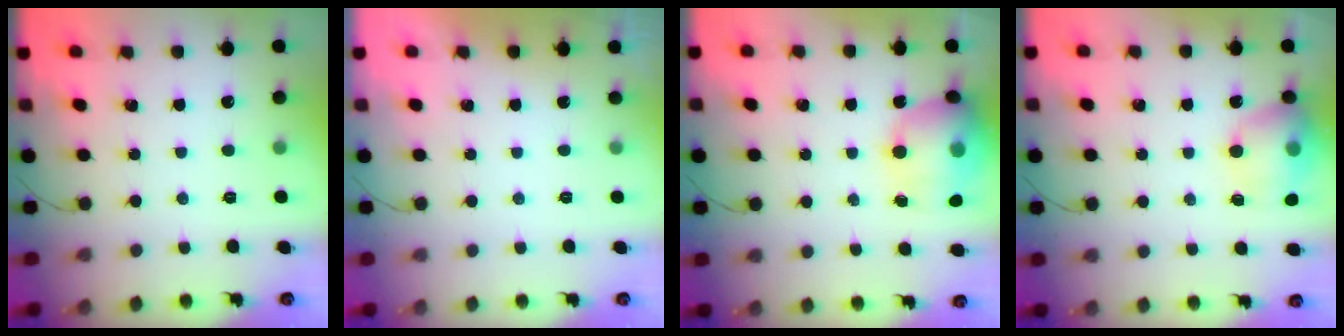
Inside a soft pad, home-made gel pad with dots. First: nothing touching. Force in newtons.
{"total": 0.0}
{"total": 19.2, "press": 18.9, "slide": 3.4}
{"total": 14.9, "press": 14.8, "slide": 2.1}